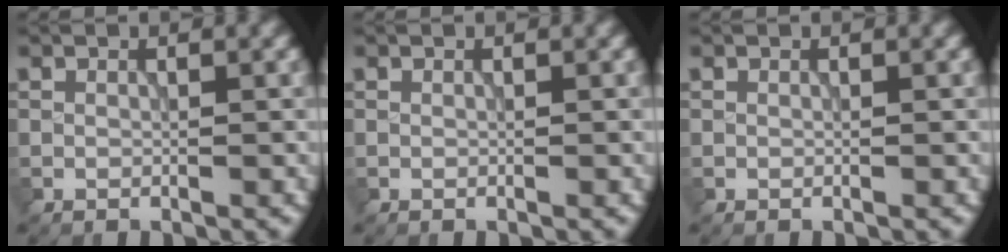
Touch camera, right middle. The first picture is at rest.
{"total": 0.0}
{"total": 0.0}